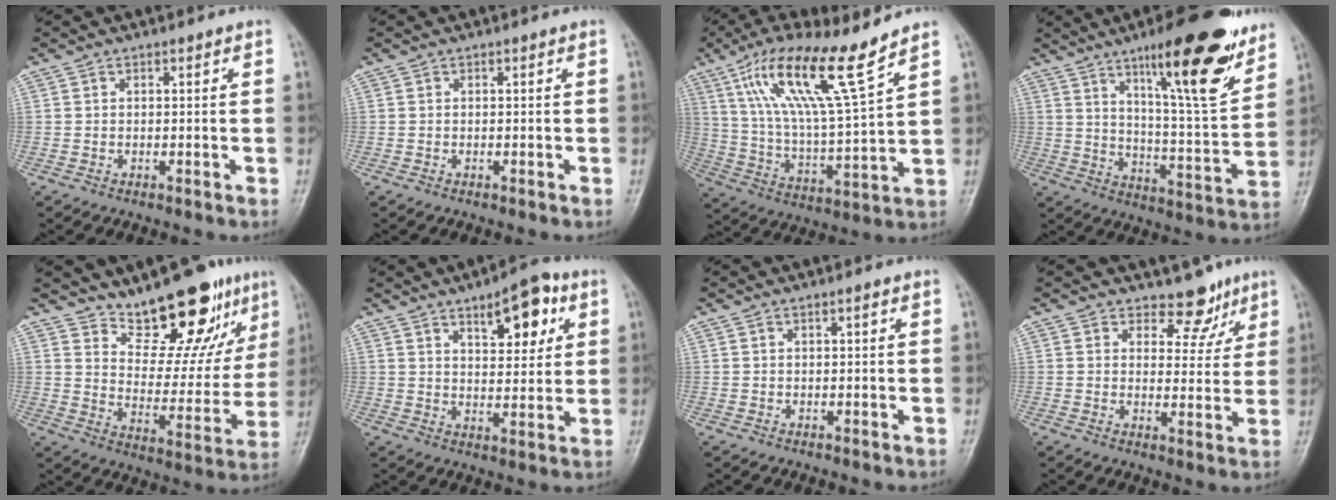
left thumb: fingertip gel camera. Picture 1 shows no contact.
{"total": 0.0}
{"total": 17.3, "force": [10.7, 2.0, 13.5], "torque": [-0.244, -0.045, 0.202]}
{"total": 20.0, "force": [12.3, 4.2, 15.2], "torque": [-0.194, -0.067, 0.195]}
{"total": 18.2, "force": [12.7, 7.2, 10.9], "torque": [-0.094, -0.083, 0.198]}
{"total": 11.2, "force": [5.4, 4.8, 8.6], "torque": [-0.092, -0.023, 0.078]}
{"total": 0.7, "force": [0.4, 0.1, 0.6], "torque": [-0.010, 0.000, 0.007]}
{"total": 6.5, "force": [4.9, 3.8, 1.8], "torque": [0.014, -0.033, 0.068]}